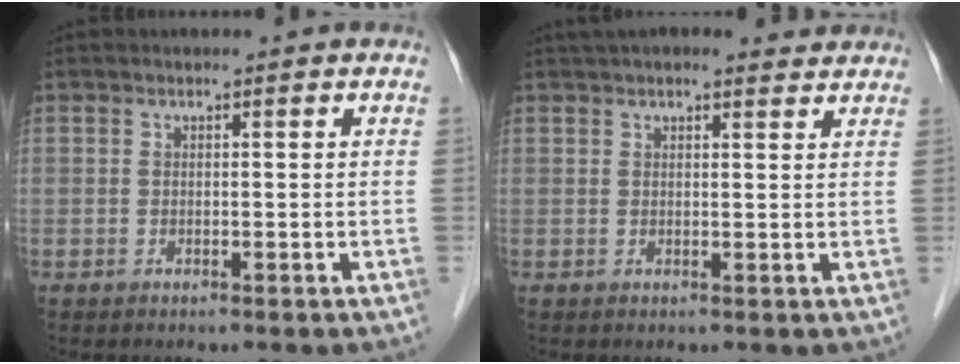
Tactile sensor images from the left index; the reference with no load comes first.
{"total": 7.6, "force": [6.6, 2.0, 3.2], "torque": [-0.045, 0.028, 0.087]}